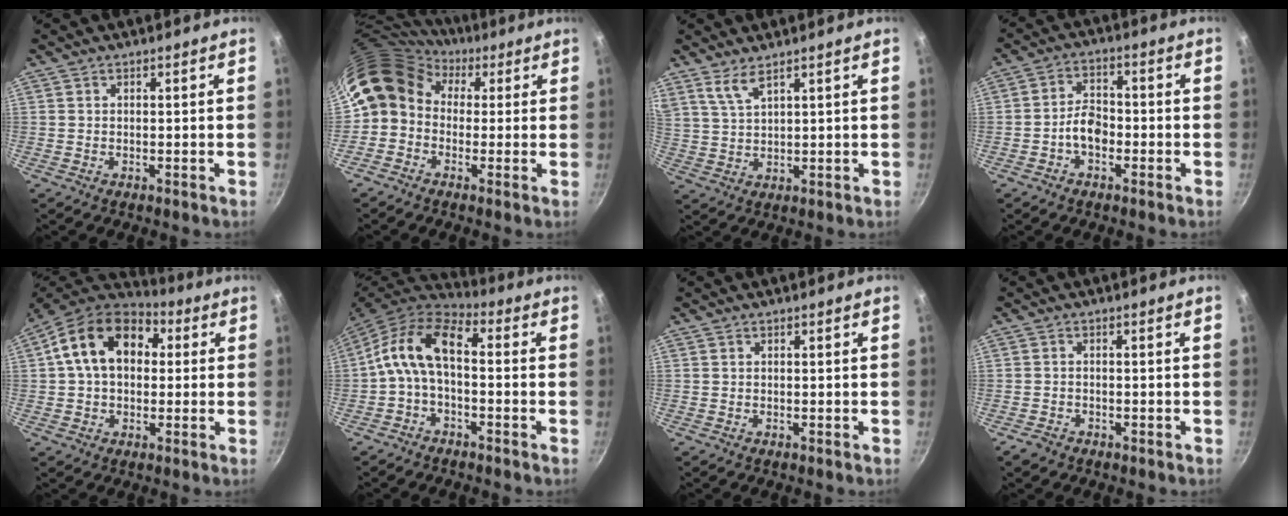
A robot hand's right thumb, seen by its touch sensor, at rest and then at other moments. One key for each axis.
{"total": 10.6, "fx": 2.1, "fy": 8.7, "fz": 5.6, "tx": -0.091, "ty": 0.023, "tz": 0.011}
{"total": 4.2, "fx": 3.2, "fy": 0.9, "fz": 2.6, "tx": -0.055, "ty": -0.020, "tz": 0.070}
{"total": 5.3, "fx": -2.0, "fy": 3.5, "fz": 3.5, "tx": -0.042, "ty": 0.031, "tz": -0.041}
{"total": 16.4, "fx": 3.3, "fy": 11.6, "fz": 11.0, "tx": -0.158, "ty": 0.029, "tz": 0.036}
{"total": 10.7, "fx": -0.9, "fy": 5.8, "fz": 9.0, "tx": -0.168, "ty": 0.042, "tz": -0.032}
{"total": 0.0}
{"total": 2.0, "fx": -1.5, "fy": 1.3, "fz": 0.7, "tx": -0.020, "ty": 0.017, "tz": -0.023}